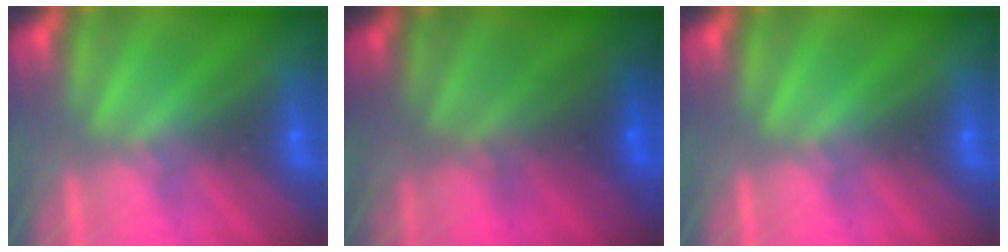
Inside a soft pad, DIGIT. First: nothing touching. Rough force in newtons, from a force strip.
{"total": 5.6}
{"total": 0.0}